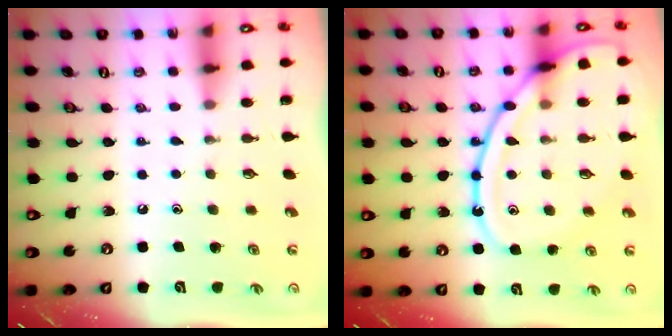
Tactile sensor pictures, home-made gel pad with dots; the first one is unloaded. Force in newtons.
{"total": 18.0, "press": 17.9, "slide": 1.4}